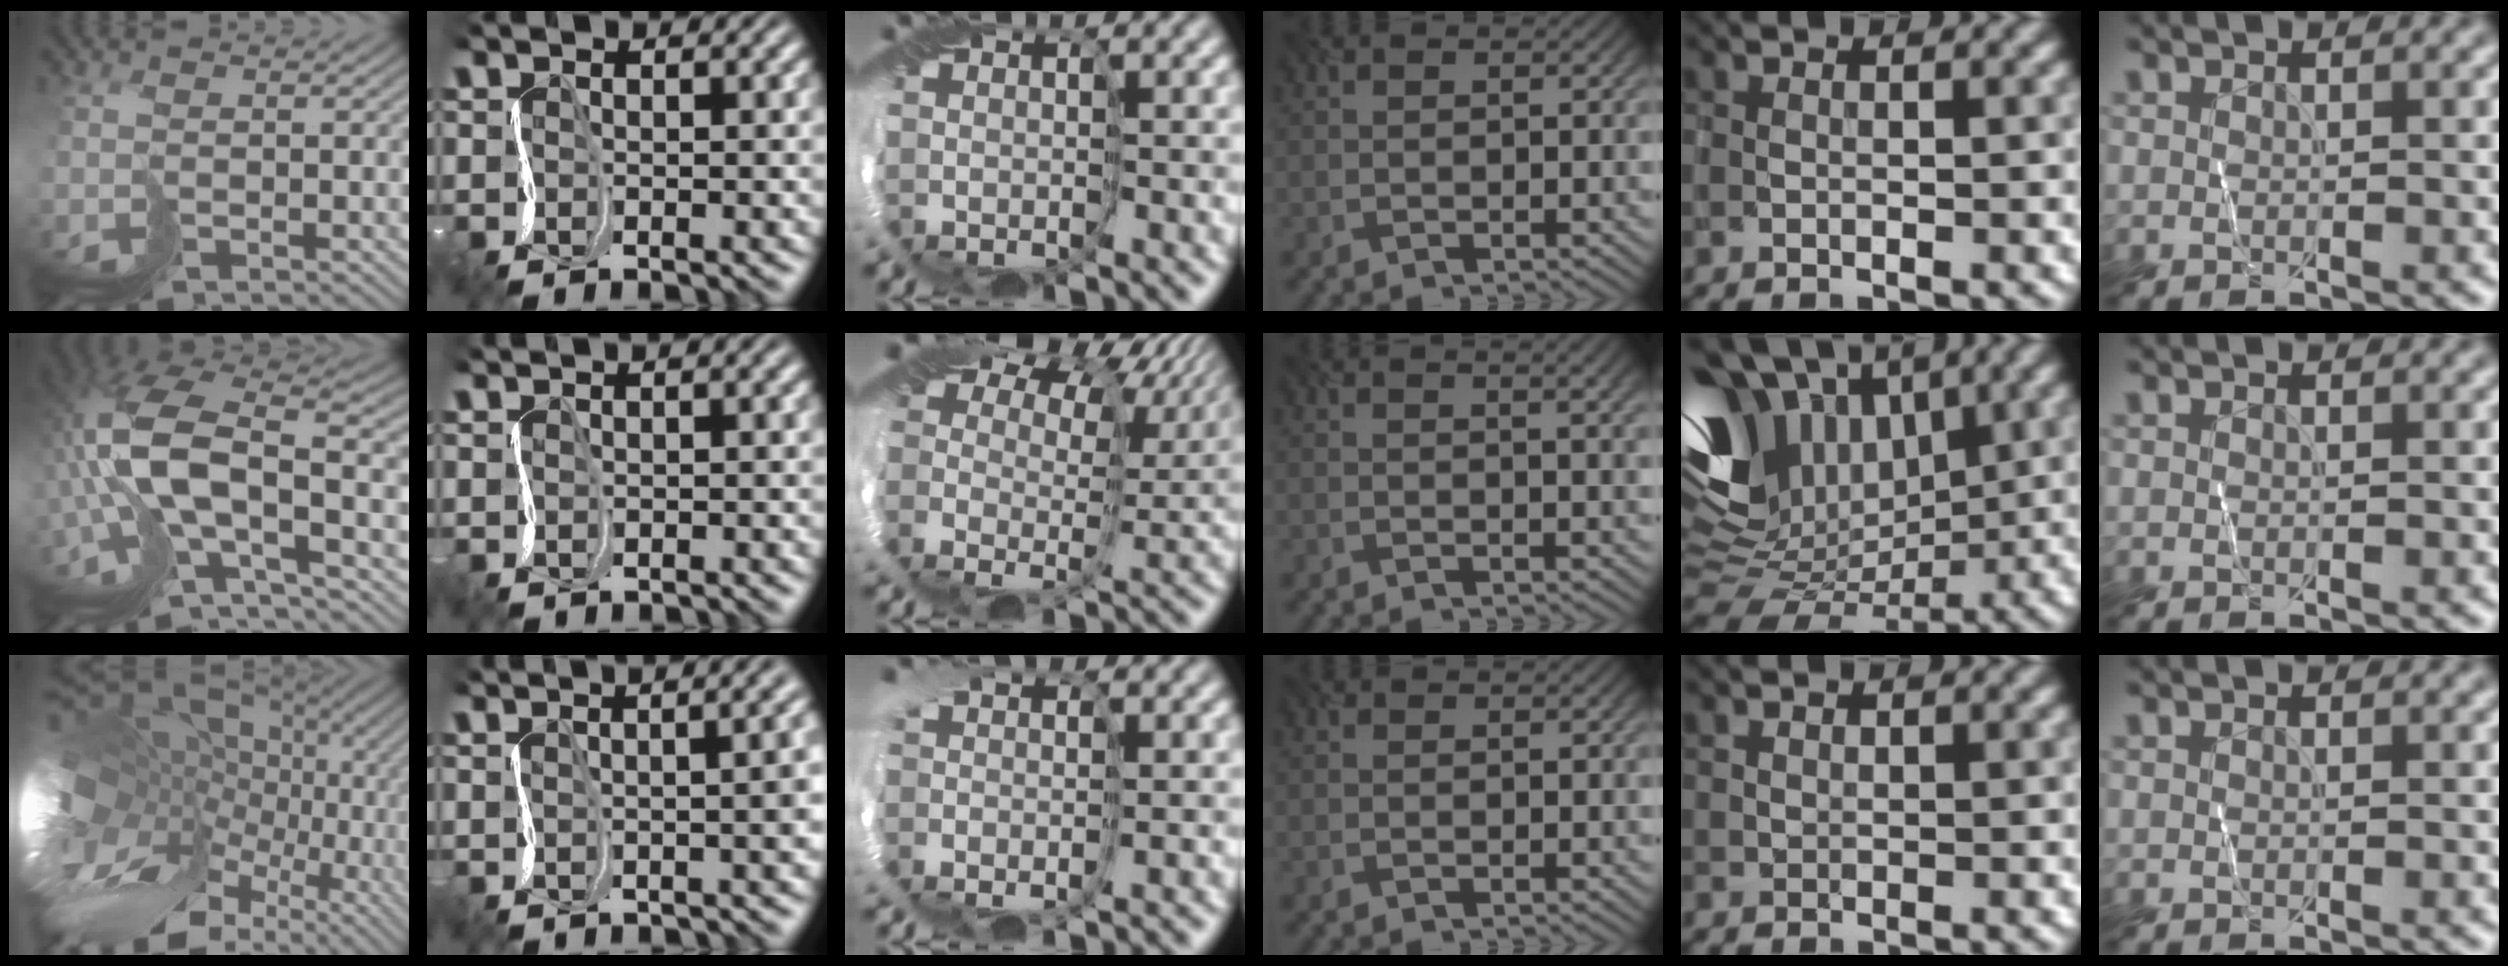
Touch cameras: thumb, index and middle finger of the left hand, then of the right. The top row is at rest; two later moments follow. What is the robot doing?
{"motion": "cut", "object": "receipt paper"}